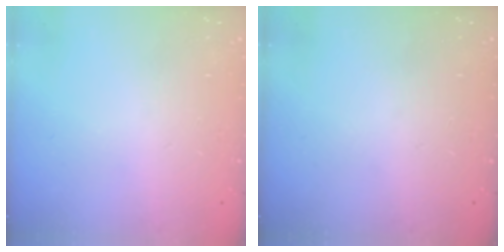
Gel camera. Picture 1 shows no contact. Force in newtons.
{"total": 0.0}